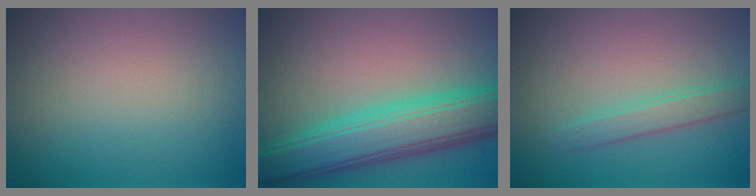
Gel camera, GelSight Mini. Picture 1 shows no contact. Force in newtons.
{"total": 7.8, "press": 7.8, "slide": 0.3}
{"total": 1.9, "press": 1.9, "slide": 0.1}